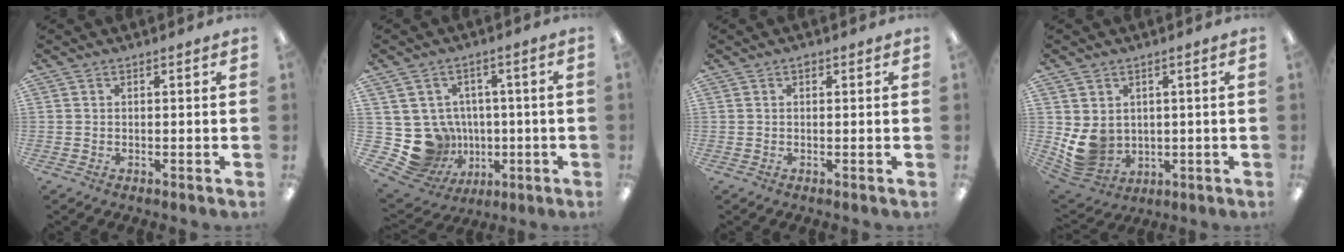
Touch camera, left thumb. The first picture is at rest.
{"total": 11.9, "force": [-1.4, 11.3, 3.3], "torque": [-0.096, -0.004, -0.005]}
{"total": 0.8, "force": [0.4, 0.5, 0.4], "torque": [-0.010, 0.004, 0.007]}
{"total": 8.3, "force": [1.5, 7.3, 3.6], "torque": [-0.087, -0.010, 0.037]}